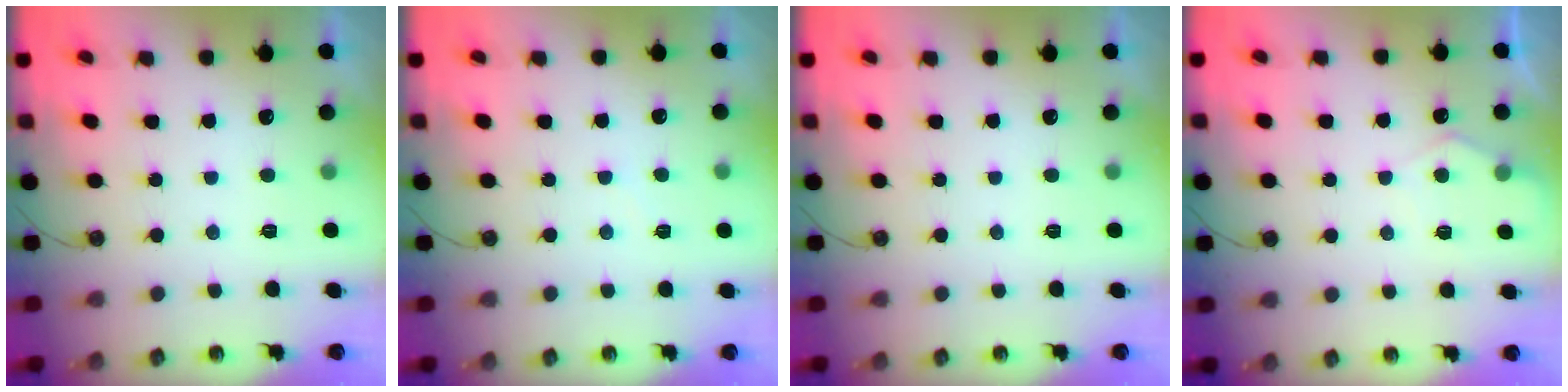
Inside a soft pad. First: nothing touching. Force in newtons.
{"total": 2.0, "press": 2.0, "slide": 0.4}
{"total": 0.0}
{"total": 5.7, "press": 5.6, "slide": 0.6}